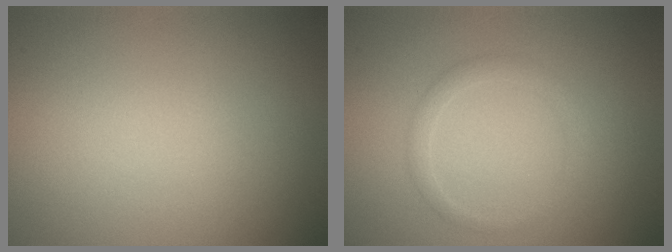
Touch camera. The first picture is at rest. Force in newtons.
{"total": 1.3, "press": 1.3, "slide": 0.1}